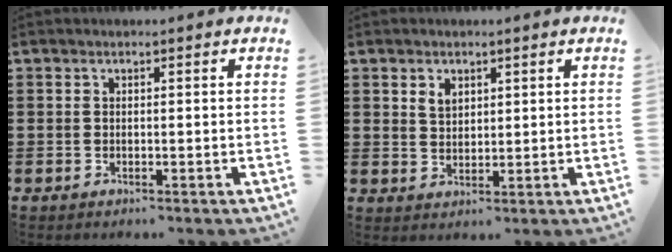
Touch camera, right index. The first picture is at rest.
{"total": 2.4, "force": [1.4, 1.6, 1.0], "torque": [-0.026, 0.006, 0.025]}